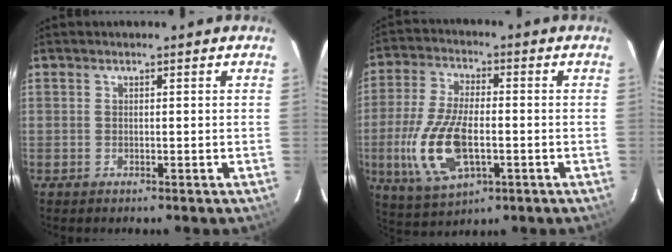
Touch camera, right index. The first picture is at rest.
{"total": 14.4, "force": [-3.4, 6.5, 12.3], "torque": [-0.268, -0.007, -0.056]}